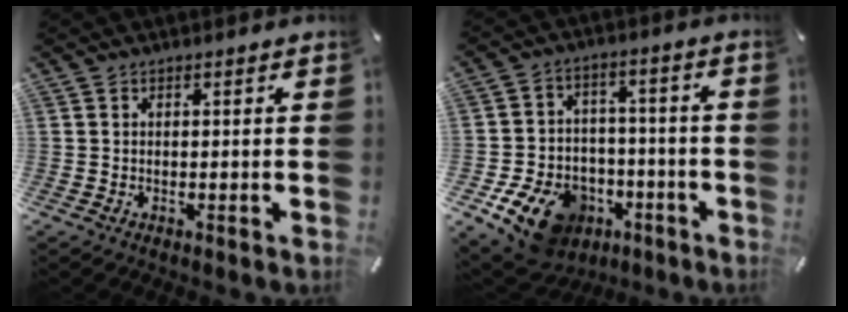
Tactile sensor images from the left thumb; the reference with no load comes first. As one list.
[{"total": 14.1, "force": [-7.4, 9.9, 6.6], "torque": [-0.102, 0.054, -0.121]}]